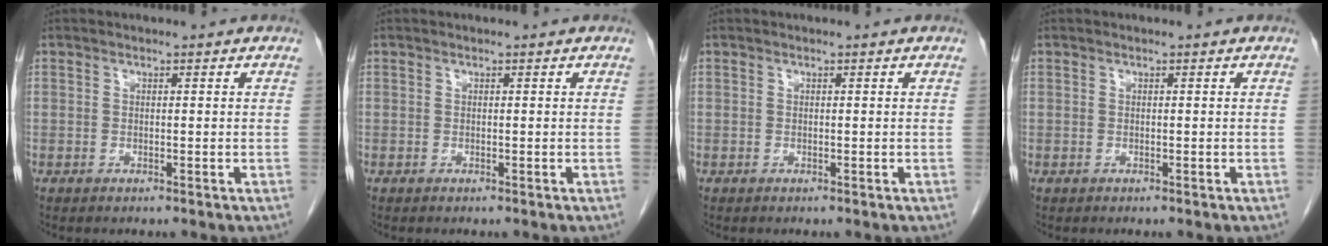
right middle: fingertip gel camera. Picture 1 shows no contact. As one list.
[{"total": 0.0}, {"total": 0.0}, {"total": 0.0}]